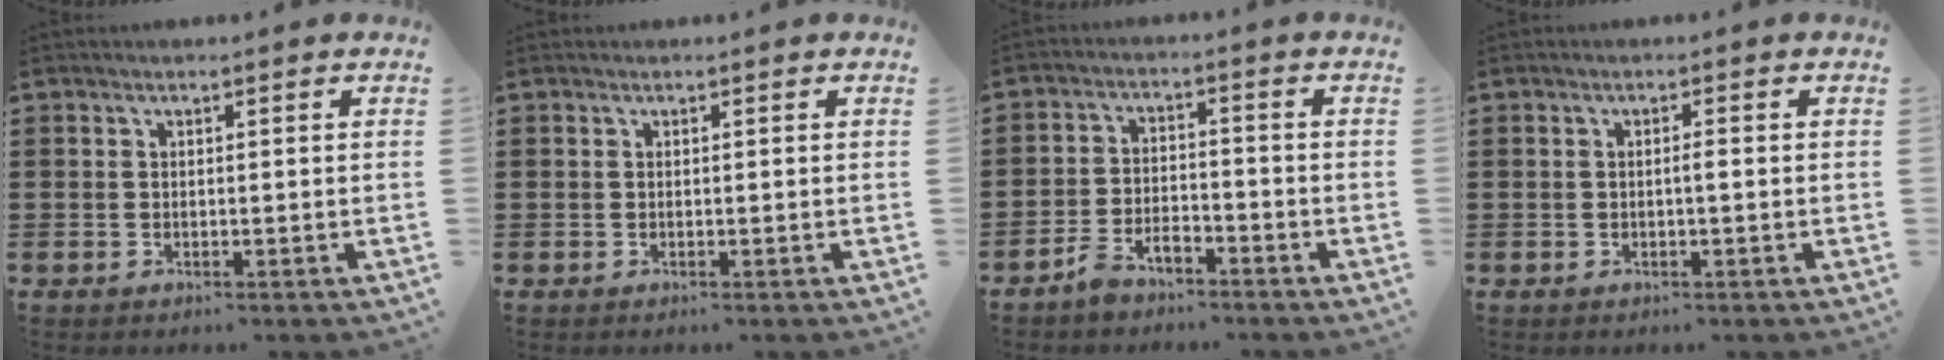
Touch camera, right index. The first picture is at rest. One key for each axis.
{"total": 0.0}
{"total": 3.9, "fx": -3.4, "fy": 1.3, "fz": 1.4, "tx": -0.041, "ty": 0.008, "tz": -0.071}
{"total": 0.8, "fx": -0.3, "fy": 0.0, "fz": 0.8, "tx": -0.015, "ty": -0.003, "tz": -0.005}